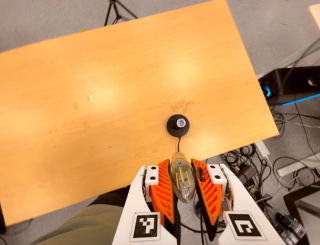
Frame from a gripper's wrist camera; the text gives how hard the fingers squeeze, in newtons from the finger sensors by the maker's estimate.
{"total": 21.7, "left": 24.3, "right": 19.2}